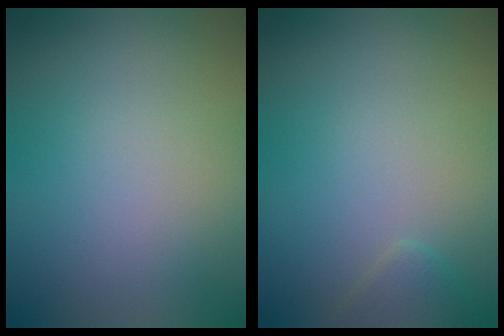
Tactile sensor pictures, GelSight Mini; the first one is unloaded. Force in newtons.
{"total": 1.3, "press": 1.3, "slide": 0.1}